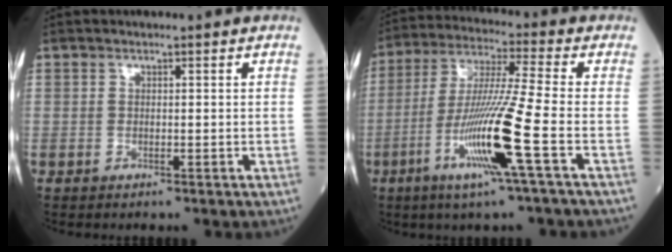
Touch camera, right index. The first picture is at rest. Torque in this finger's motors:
{"motor_torque": [1.85, -0.28, 1.05, 0.21]}